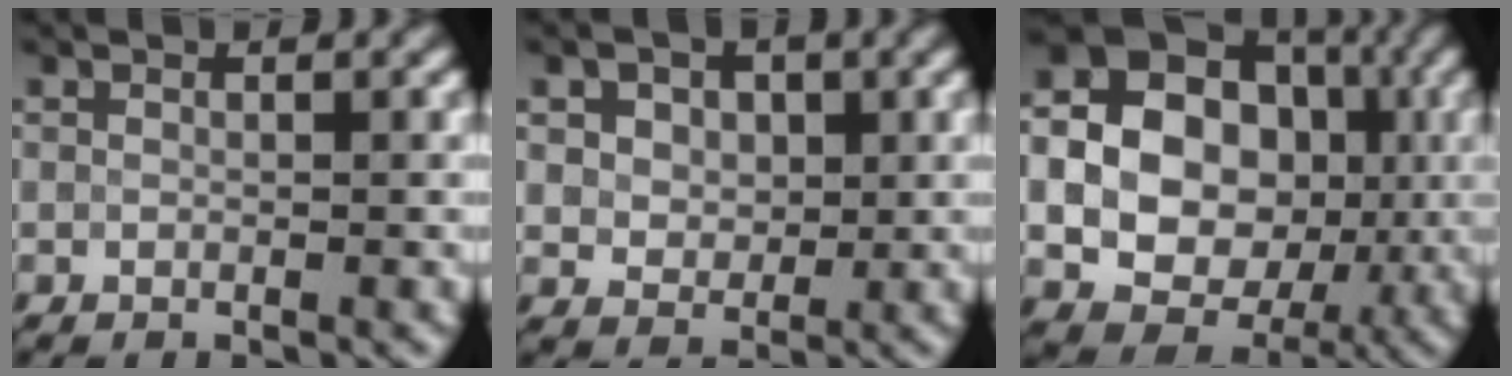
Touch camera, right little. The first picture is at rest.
{"total": 4.6, "force": [1.8, 3.5, 2.4], "torque": [-0.044, 0.015, 0.017]}
{"total": 16.0, "force": [0.4, 13.5, 8.6], "torque": [-0.156, 0.011, -0.001]}